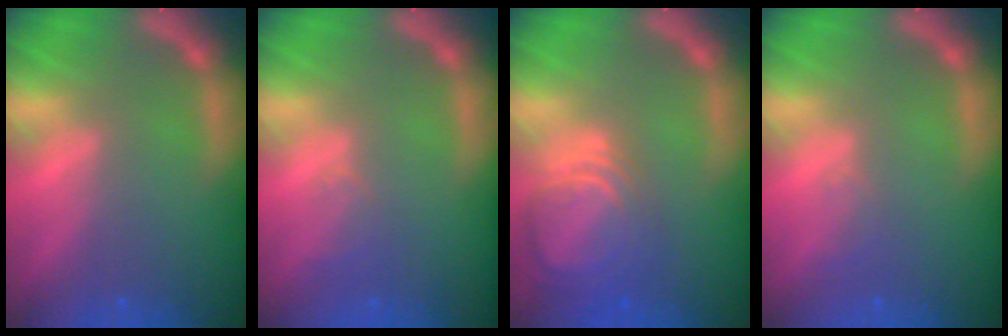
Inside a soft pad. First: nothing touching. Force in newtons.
{"total": 1.5}
{"total": 7.5}
{"total": 1.0}